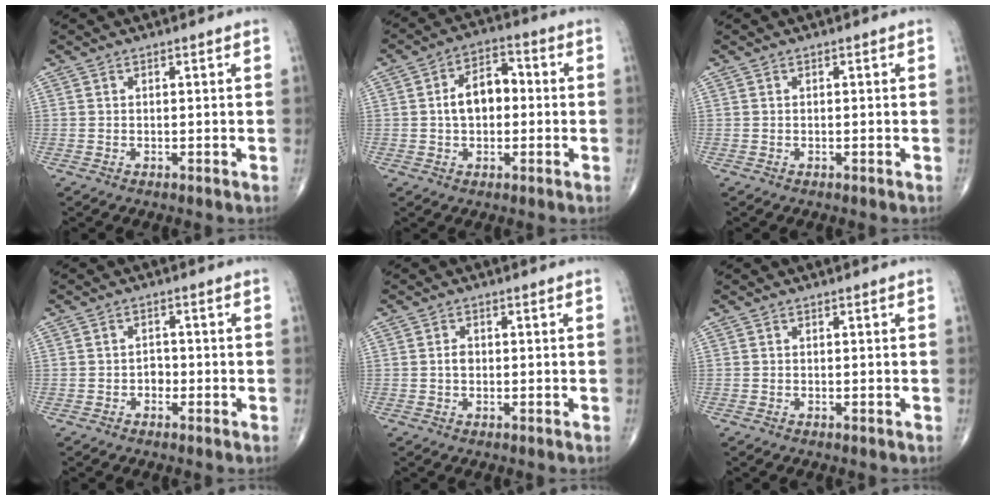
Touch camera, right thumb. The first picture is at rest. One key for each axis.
{"total": 8.3, "fx": 0.1, "fy": 5.3, "fz": 6.4, "tx": -0.089, "ty": 0.027, "tz": -0.008}
{"total": 0.0}
{"total": 2.0, "fx": -0.8, "fy": 1.5, "fz": 1.0, "tx": -0.002, "ty": 0.008, "tz": -0.018}
{"total": 1.5, "fx": -0.1, "fy": 1.1, "fz": 1.0, "tx": -0.015, "ty": 0.003, "tz": -0.003}
{"total": 0.0}